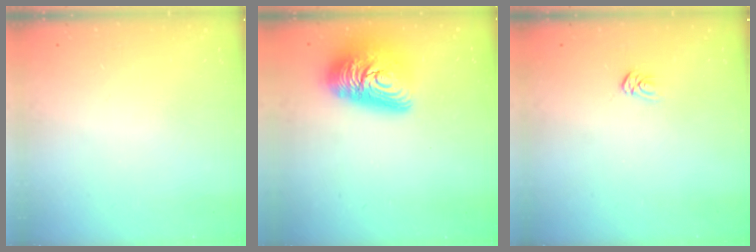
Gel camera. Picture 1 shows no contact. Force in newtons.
{"total": 16.6, "press": 16.6, "slide": 1.2}
{"total": 2.9, "press": 2.9, "slide": 0.2}